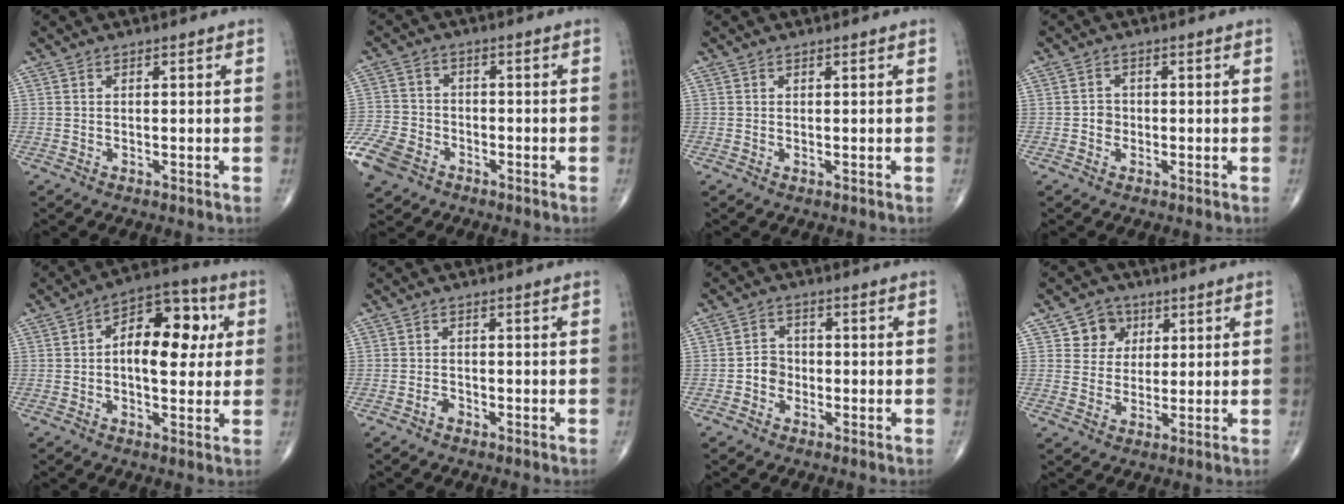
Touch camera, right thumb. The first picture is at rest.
{"total": 9.2, "force": [-5.2, 6.4, 4.0], "torque": [-0.087, 0.013, -0.102]}
{"total": 0.0}
{"total": 1.9, "force": [-0.4, 1.7, 0.7], "torque": [0.000, 0.007, -0.010]}
{"total": 13.1, "force": [1.7, 7.4, 10.7], "torque": [-0.131, 0.023, 0.017]}
{"total": 1.3, "force": [-0.9, 0.7, 0.4], "torque": [-0.007, 0.004, -0.019]}
{"total": 3.6, "force": [-1.2, 3.1, 1.4], "torque": [-0.006, 0.013, -0.029]}
{"total": 5.9, "force": [2.4, 5.2, 1.3], "torque": [0.010, -0.005, 0.038]}